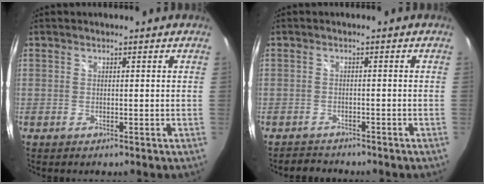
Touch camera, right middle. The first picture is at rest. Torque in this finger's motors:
{"motor_torque": [0.16, -0.36, -0.04, -0.01]}